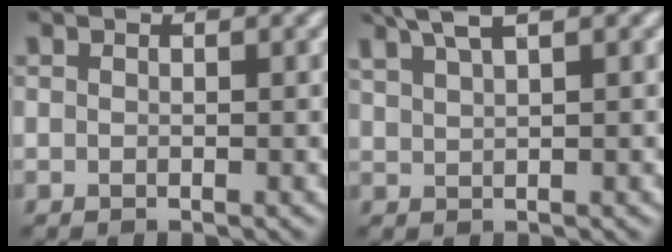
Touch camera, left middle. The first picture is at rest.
{"total": 3.4, "force": [2.5, 0.6, 2.2], "torque": [-0.033, 0.010, 0.050]}